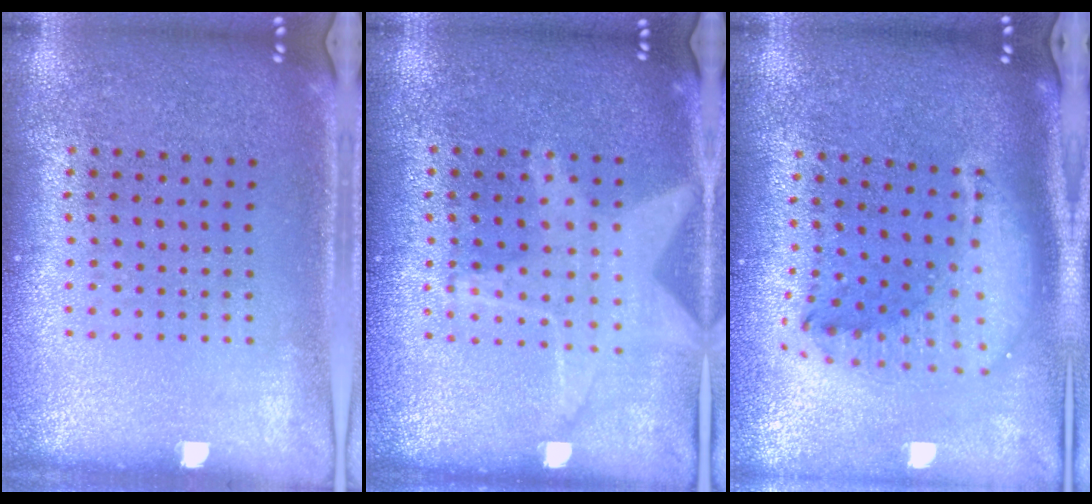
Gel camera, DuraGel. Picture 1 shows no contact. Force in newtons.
{"total": 1.3, "press": 1.3, "slide": 0.5}
{"total": 2.1, "press": 1.7, "slide": 1.3}